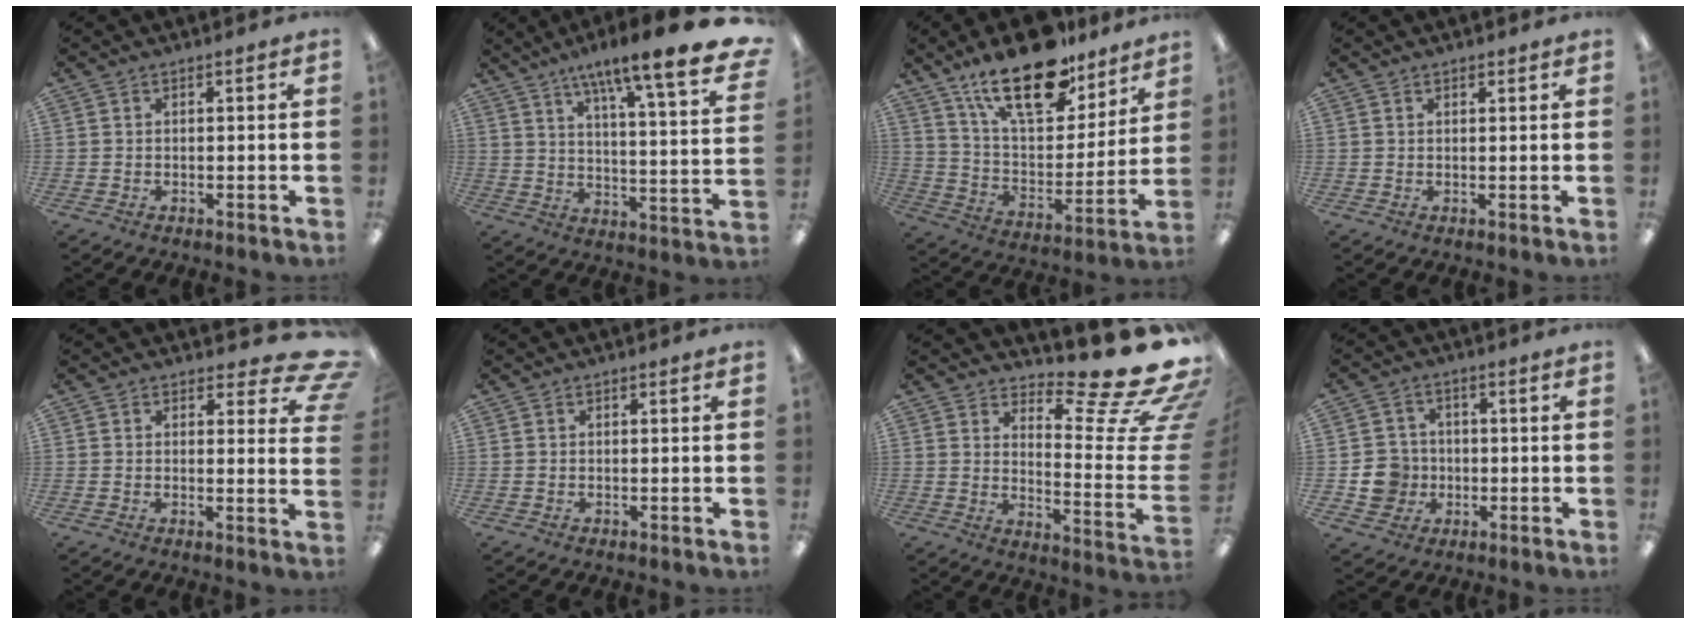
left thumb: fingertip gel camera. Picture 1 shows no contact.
{"total": 13.9, "force": [10.4, 1.4, 9.1], "torque": [-0.146, -0.082, 0.161]}
{"total": 23.2, "force": [16.2, 9.8, 13.4], "torque": [-0.213, -0.098, 0.281]}
{"total": 0.8, "force": [0.7, 0.4, 0.1], "torque": [-0.003, 0.001, 0.014]}
{"total": 5.9, "force": [3.6, 2.7, 3.9], "torque": [-0.038, -0.021, 0.061]}
{"total": 0.0}
{"total": 18.6, "force": [13.3, 4.0, 12.4], "torque": [-0.157, -0.116, 0.208]}
{"total": 7.5, "force": [-1.3, 7.2, 1.8], "torque": [-0.039, 0.015, -0.019]}